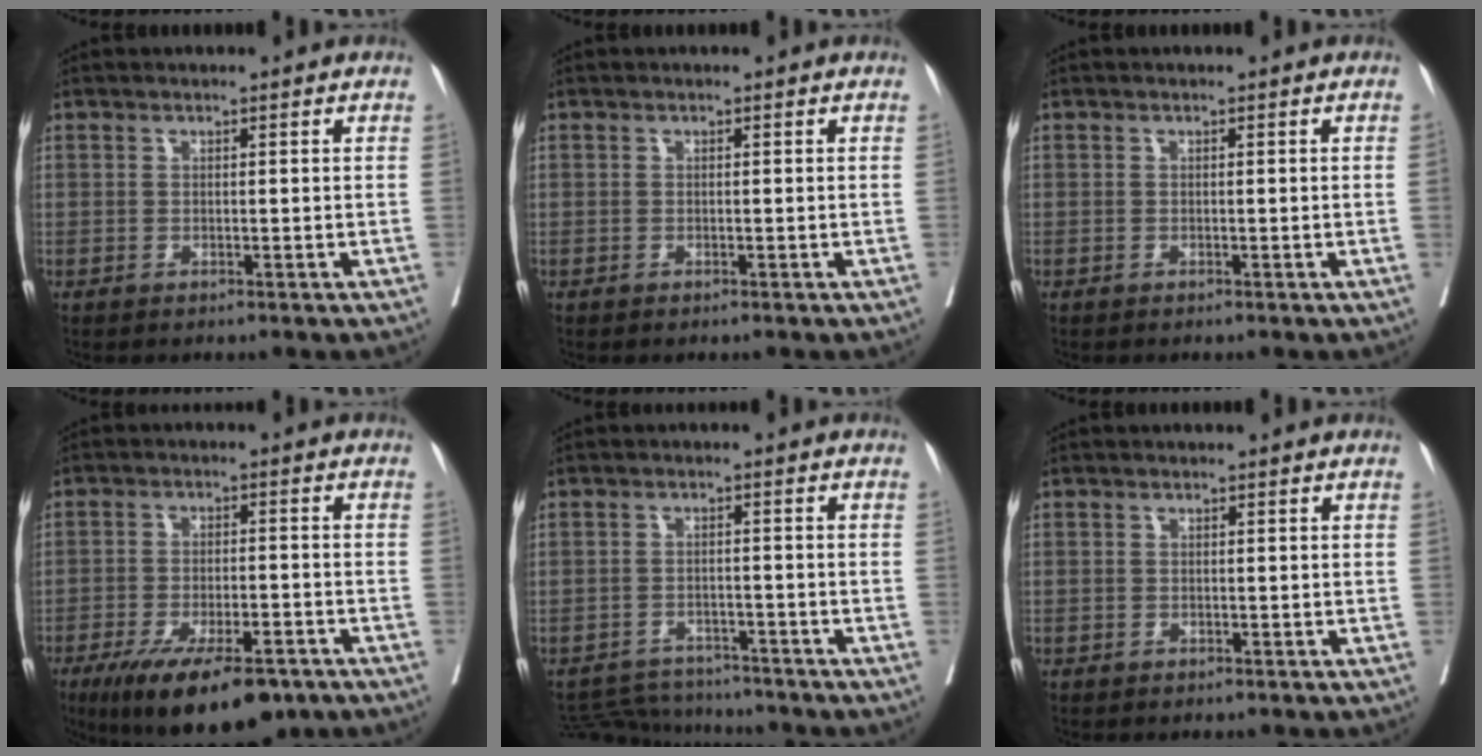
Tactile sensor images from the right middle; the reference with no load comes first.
{"total": 0.0}
{"total": 0.0}
{"total": 14.2, "force": [-9.8, 4.2, 9.3], "torque": [-0.149, -0.020, -0.153]}
{"total": 7.9, "force": [-7.8, 1.3, 0.3], "torque": [-0.012, 0.003, -0.118]}
{"total": 0.9, "force": [-0.4, 0.8, -0.1], "torque": [-0.004, 0.007, -0.010]}